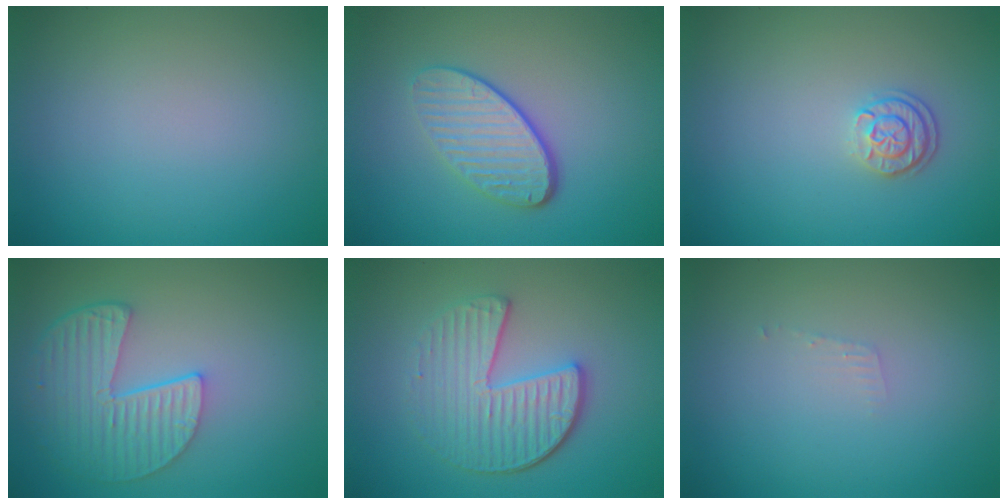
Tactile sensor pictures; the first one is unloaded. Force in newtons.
{"total": 4.3, "press": 3.2, "slide": 2.9}
{"total": 1.8, "press": 1.5, "slide": 0.9}
{"total": 5.2, "press": 4.2, "slide": 3.2}
{"total": 4.9, "press": 4.0, "slide": 2.8}
{"total": 0.7, "press": 0.7, "slide": 0.1}